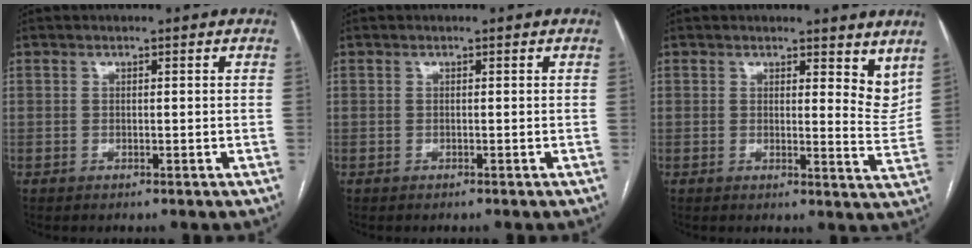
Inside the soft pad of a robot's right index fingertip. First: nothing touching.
{"total": 0.0}
{"total": 5.9, "force": [4.7, 2.1, 3.0], "torque": [-0.020, -0.029, 0.047]}